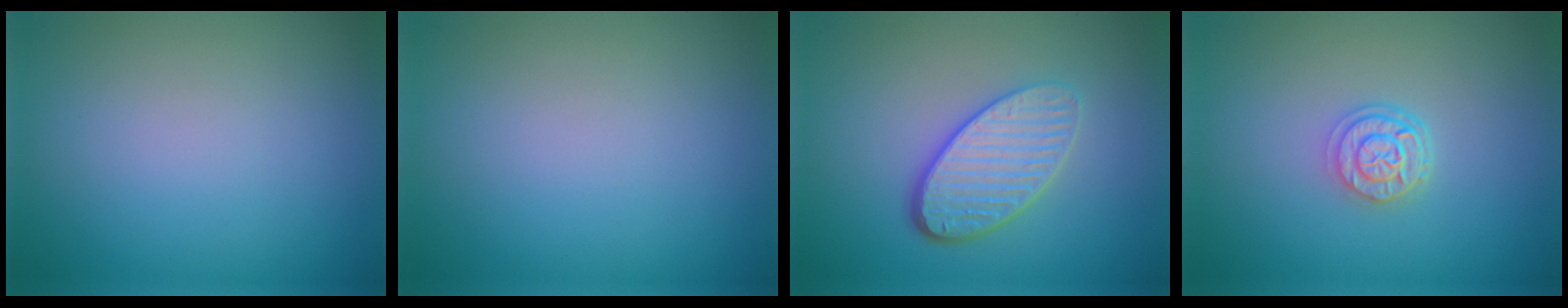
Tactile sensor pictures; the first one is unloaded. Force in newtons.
{"total": 0.0}
{"total": 4.8, "press": 3.6, "slide": 3.3}
{"total": 2.7, "press": 2.2, "slide": 1.5}